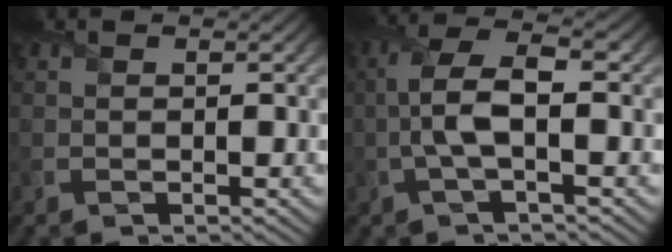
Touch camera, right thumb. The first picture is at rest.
{"total": 6.0, "force": [-0.6, 1.9, 5.6], "torque": [-0.128, 0.014, -0.017]}